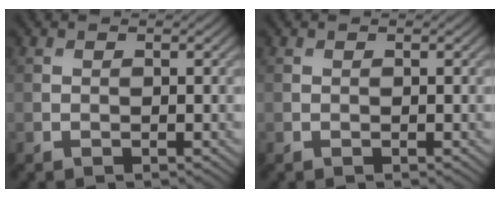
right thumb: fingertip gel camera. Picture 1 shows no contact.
{"total": 0.0}